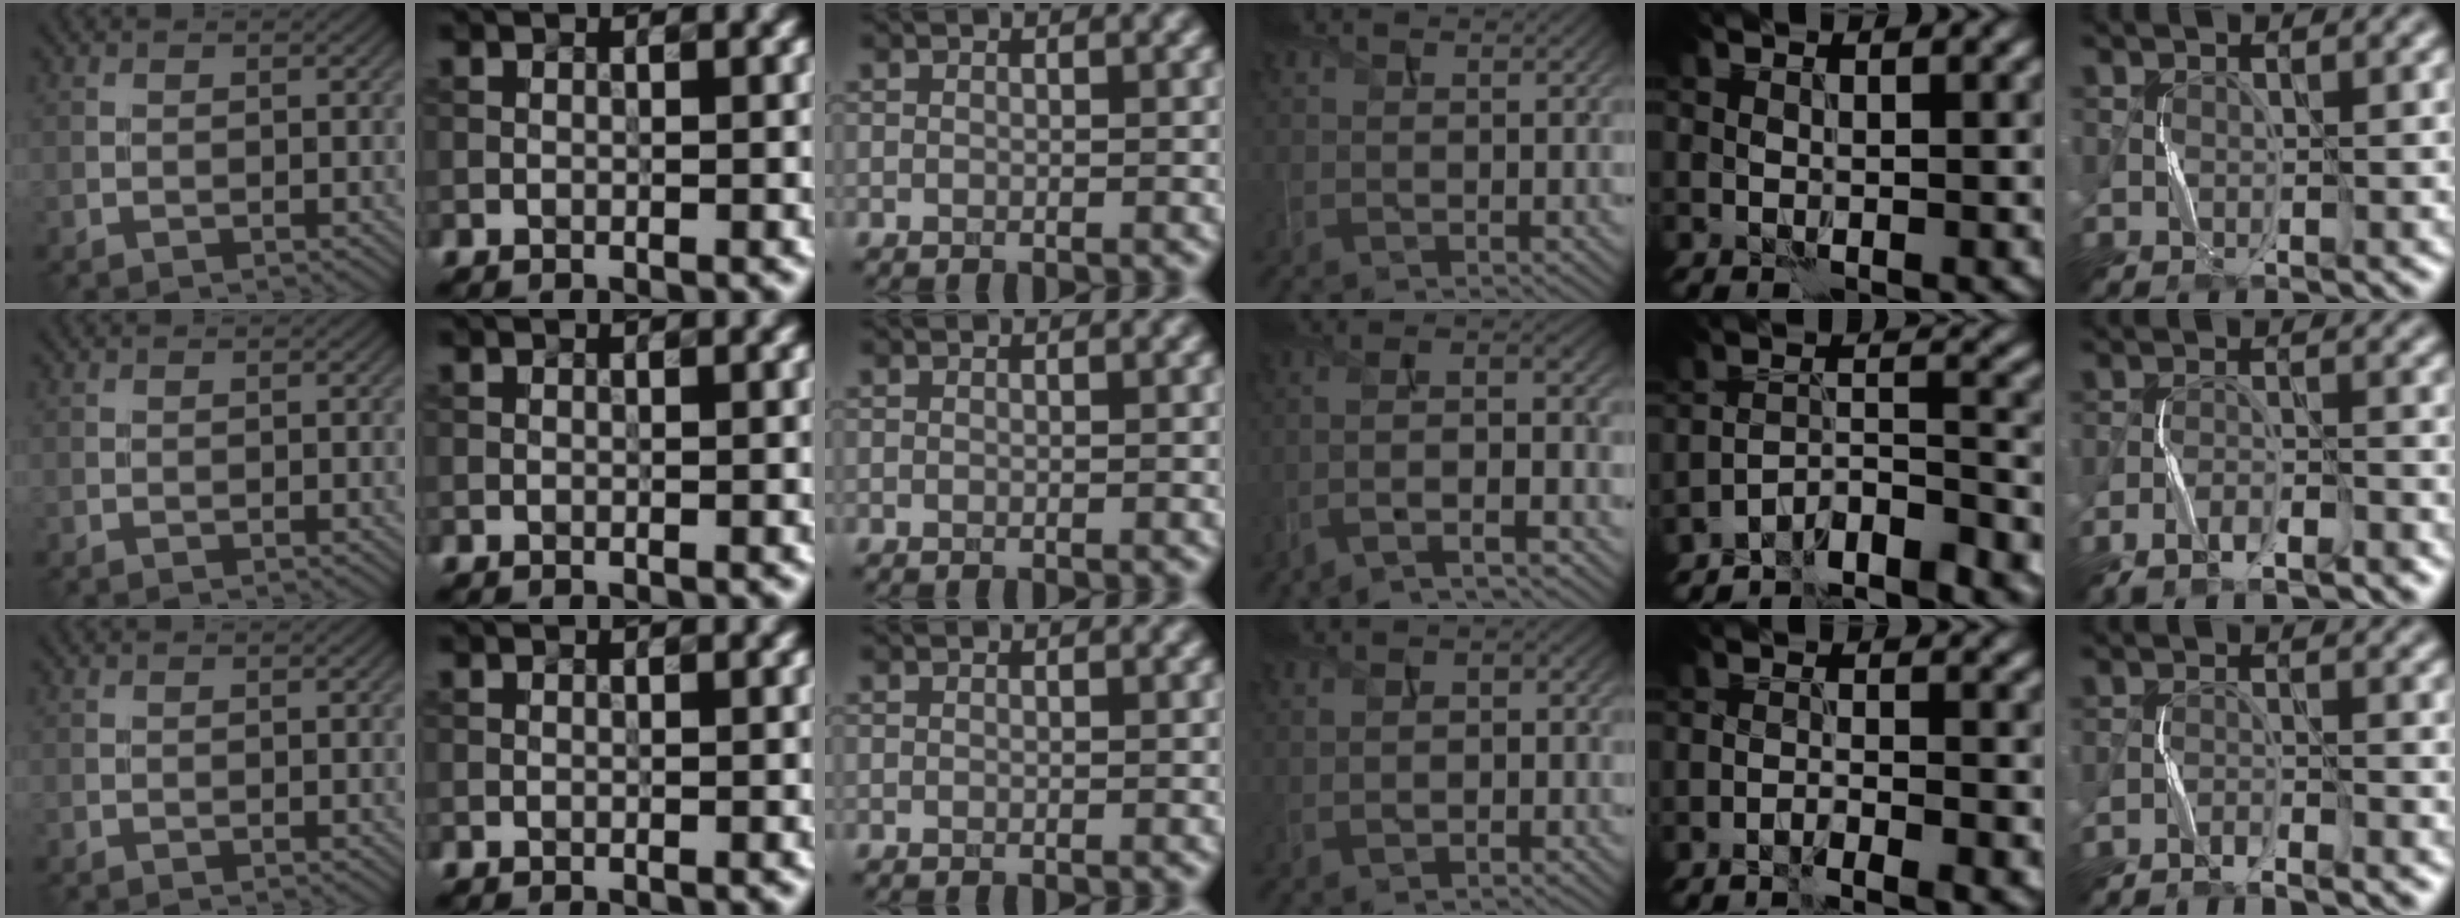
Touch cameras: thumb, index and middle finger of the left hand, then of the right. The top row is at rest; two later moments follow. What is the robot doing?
{"motion": "squeeze", "object": "sponge"}